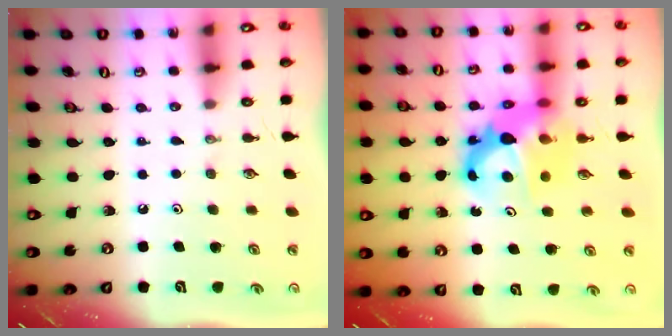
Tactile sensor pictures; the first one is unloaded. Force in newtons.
{"total": 8.0, "press": 8.0, "slide": 0.5}